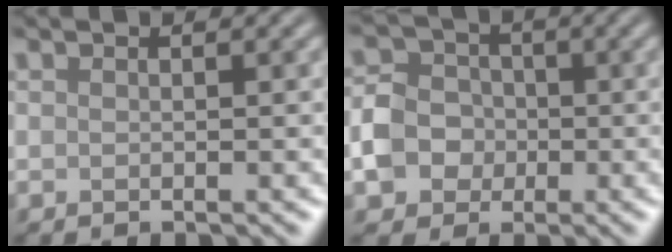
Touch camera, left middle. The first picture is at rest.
{"total": 4.5, "force": [-1.1, 3.9, 1.9], "torque": [-0.029, 0.002, -0.027]}